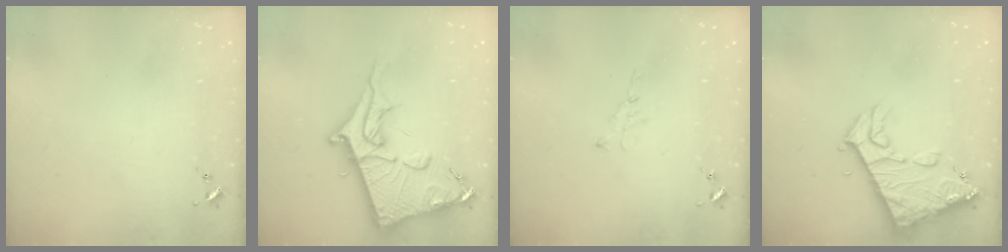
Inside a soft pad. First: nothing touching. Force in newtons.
{"total": 19.2, "press": 19.1, "slide": 1.8}
{"total": 3.7, "press": 3.7, "slide": 0.5}
{"total": 13.0, "press": 13.0, "slide": 1.4}